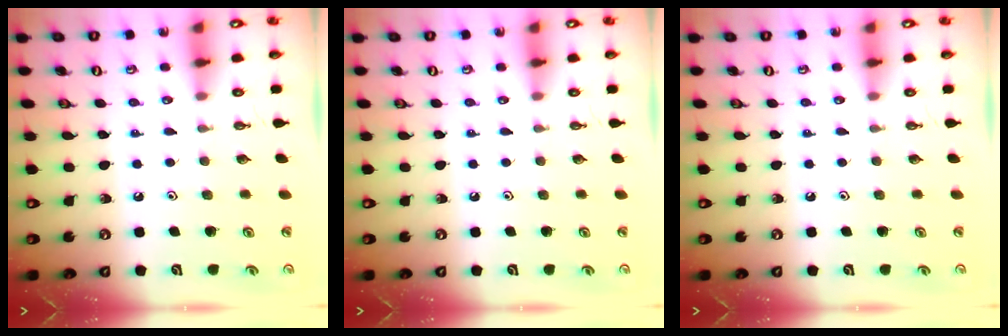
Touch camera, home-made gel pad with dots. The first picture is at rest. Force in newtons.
{"total": 0.0}
{"total": 0.0}